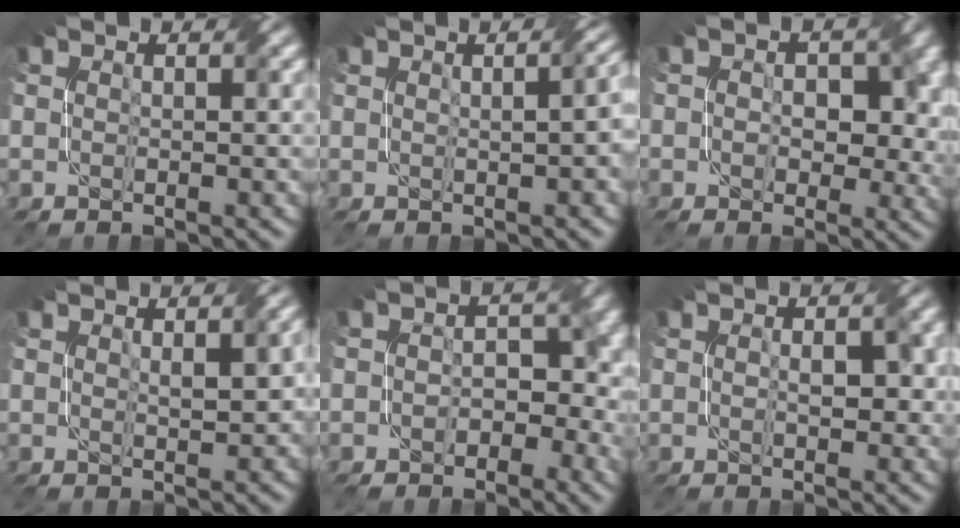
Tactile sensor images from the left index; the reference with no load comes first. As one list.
[{"total": 5.2, "force": [0.5, 2.7, 4.4], "torque": [-0.016, 0.023, 0.012]}, {"total": 5.6, "force": [0.8, 4.0, 3.8], "torque": [-0.023, 0.006, 0.022]}, {"total": 2.3, "force": [0.8, 0.6, 2.1], "torque": [-0.027, 0.008, 0.021]}, {"total": 3.9, "force": [-0.9, 3.0, 2.3], "torque": [-0.005, 0.001, -0.008]}, {"total": 2.5, "force": [0.4, 1.2, 2.2], "torque": [-0.033, 0.003, 0.012]}]